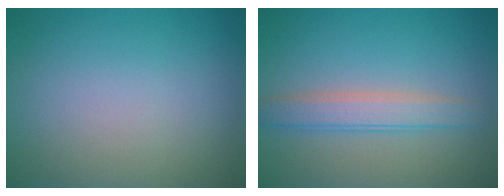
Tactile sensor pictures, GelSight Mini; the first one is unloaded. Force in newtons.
{"total": 3.0, "press": 3.0, "slide": 0.1}